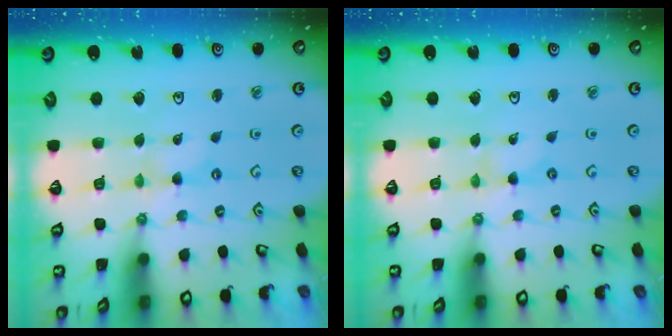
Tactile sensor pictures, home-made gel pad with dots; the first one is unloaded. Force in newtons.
{"total": 0.0}